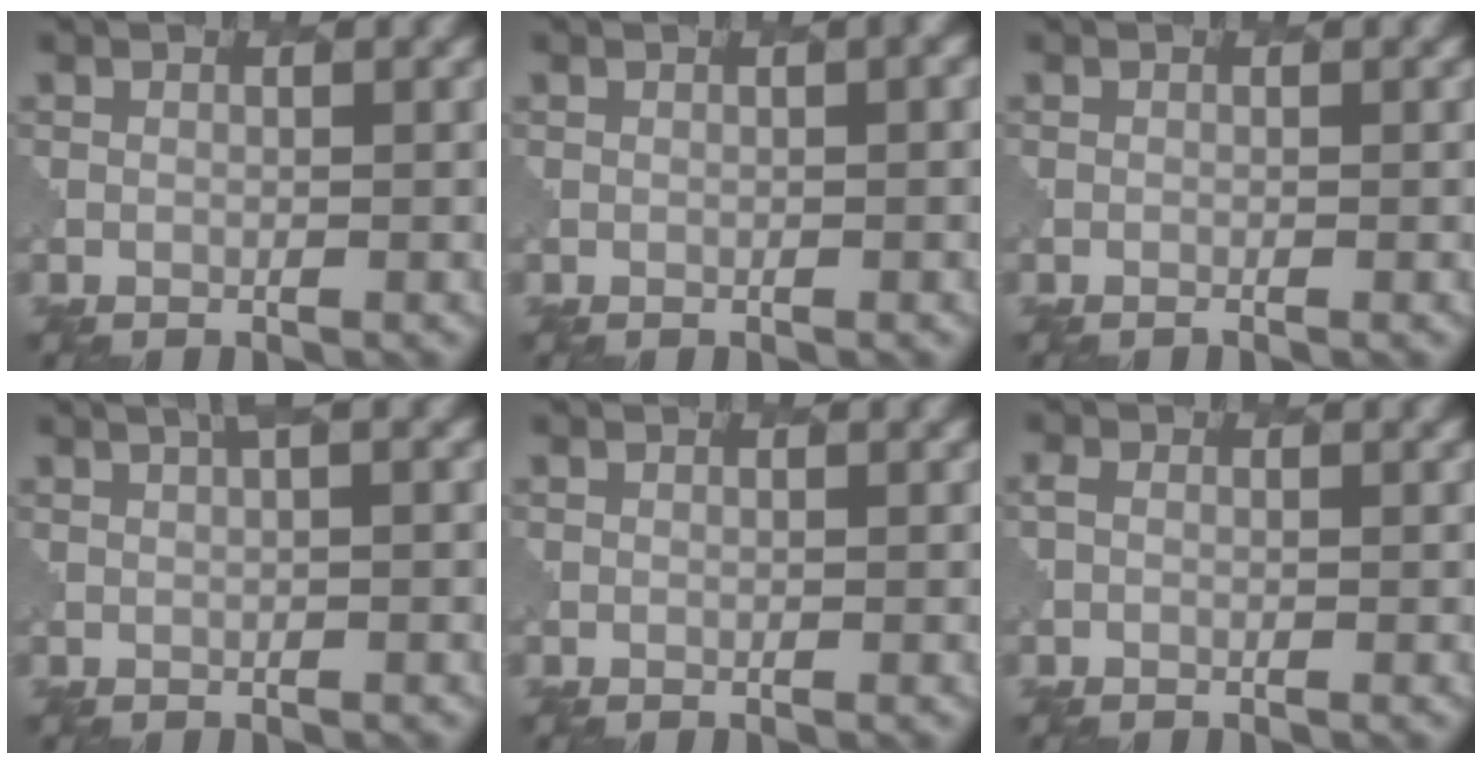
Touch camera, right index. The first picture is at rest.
{"total": 1.1, "force": [0.0, 0.3, 1.1], "torque": [-0.009, 0.002, -0.001]}
{"total": 0.0}
{"total": 2.1, "force": [0.8, 0.5, 1.9], "torque": [-0.020, 0.006, 0.015]}
{"total": 0.0}
{"total": 0.9, "force": [-0.3, 0.6, 0.5], "torque": [-0.007, 0.002, -0.003]}